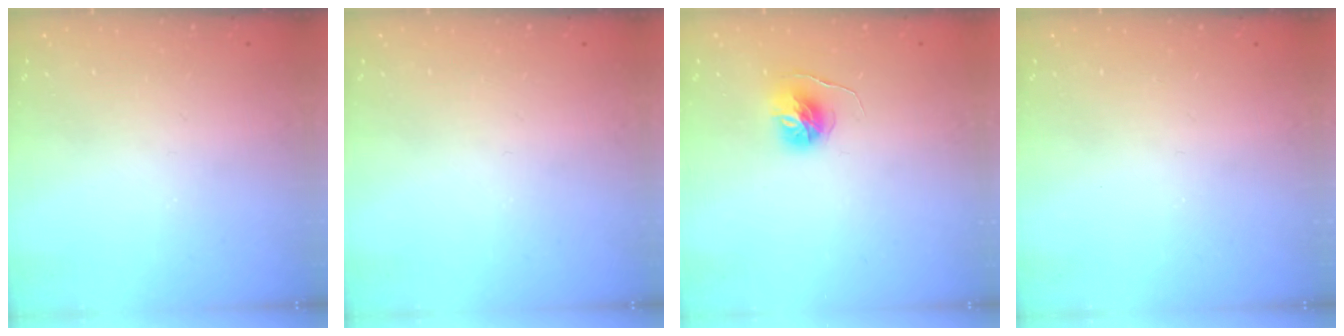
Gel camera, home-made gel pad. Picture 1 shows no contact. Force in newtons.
{"total": 0.0}
{"total": 6.4, "press": 6.4, "slide": 0.6}
{"total": 0.0}